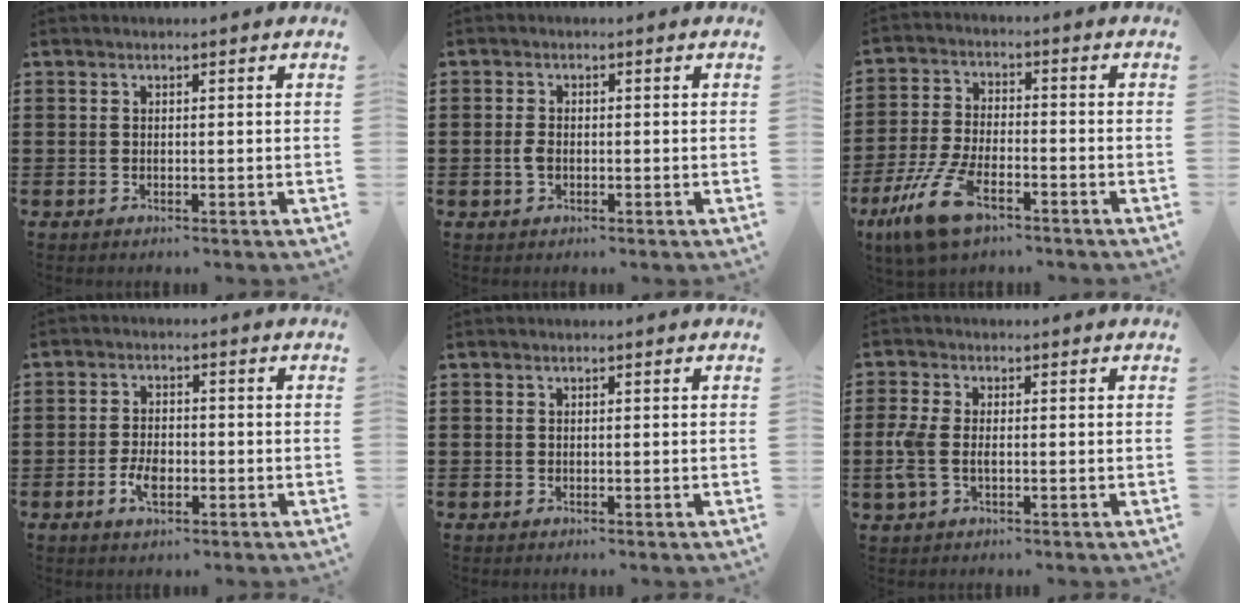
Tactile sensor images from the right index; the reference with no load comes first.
{"total": 2.1, "force": [-0.5, 1.2, 1.7], "torque": [-0.041, 0.000, -0.012]}
{"total": 11.0, "force": [-6.8, 3.9, 7.8], "torque": [-0.186, 0.002, -0.133]}
{"total": 3.9, "force": [-1.5, 1.9, 3.1], "torque": [-0.069, -0.001, -0.029]}
{"total": 0.0}
{"total": 3.9, "force": [-0.6, 2.0, 3.3], "torque": [-0.090, -0.007, -0.018]}